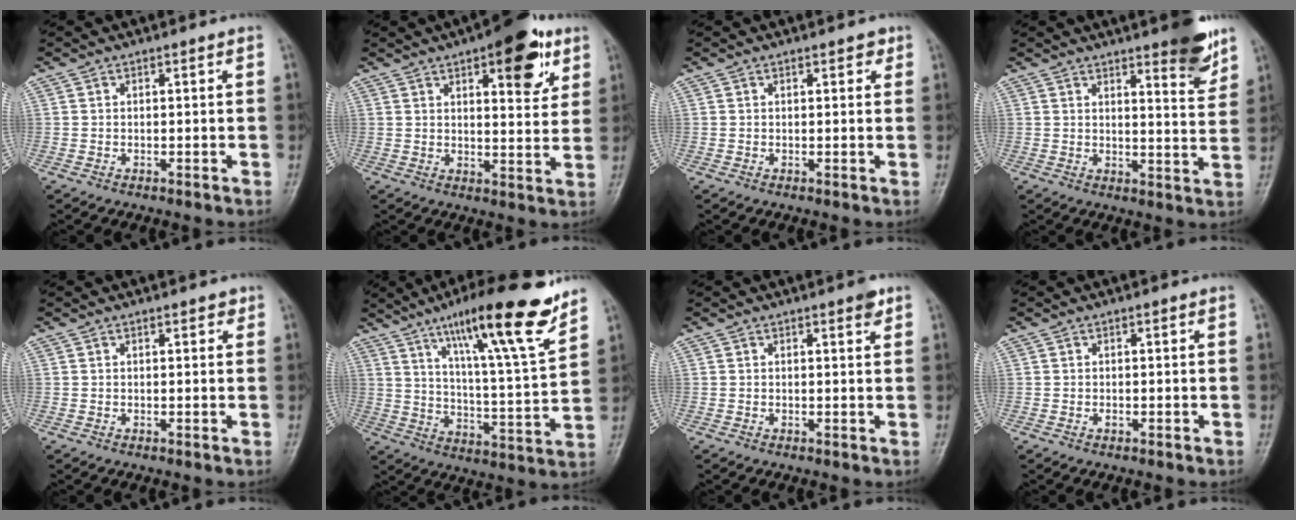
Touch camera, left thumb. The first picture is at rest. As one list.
[{"total": 12.9, "force": [6.5, 5.0, 9.9], "torque": [-0.097, -0.024, 0.083]}, {"total": 1.8, "force": [1.0, 0.9, 1.2], "torque": [-0.007, -0.002, 0.010]}, {"total": 8.9, "force": [6.1, 1.9, 6.3], "torque": [-0.060, -0.039, 0.079]}, {"total": 1.4, "force": [0.8, 0.7, 0.9], "torque": [-0.006, -0.001, 0.007]}, {"total": 20.1, "force": [13.3, 2.6, 14.8], "torque": [-0.210, -0.064, 0.212]}, {"total": 1.7, "force": [1.1, 0.4, 1.3], "torque": [-0.017, -0.005, 0.013]}, {"total": 0.5, "force": [-0.1, 0.3, 0.5], "torque": [-0.006, 0.002, 0.000]}]